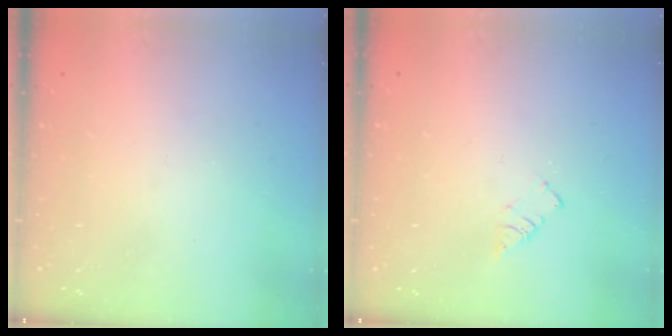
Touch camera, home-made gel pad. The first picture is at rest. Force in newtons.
{"total": 2.6, "press": 2.6, "slide": 0.3}